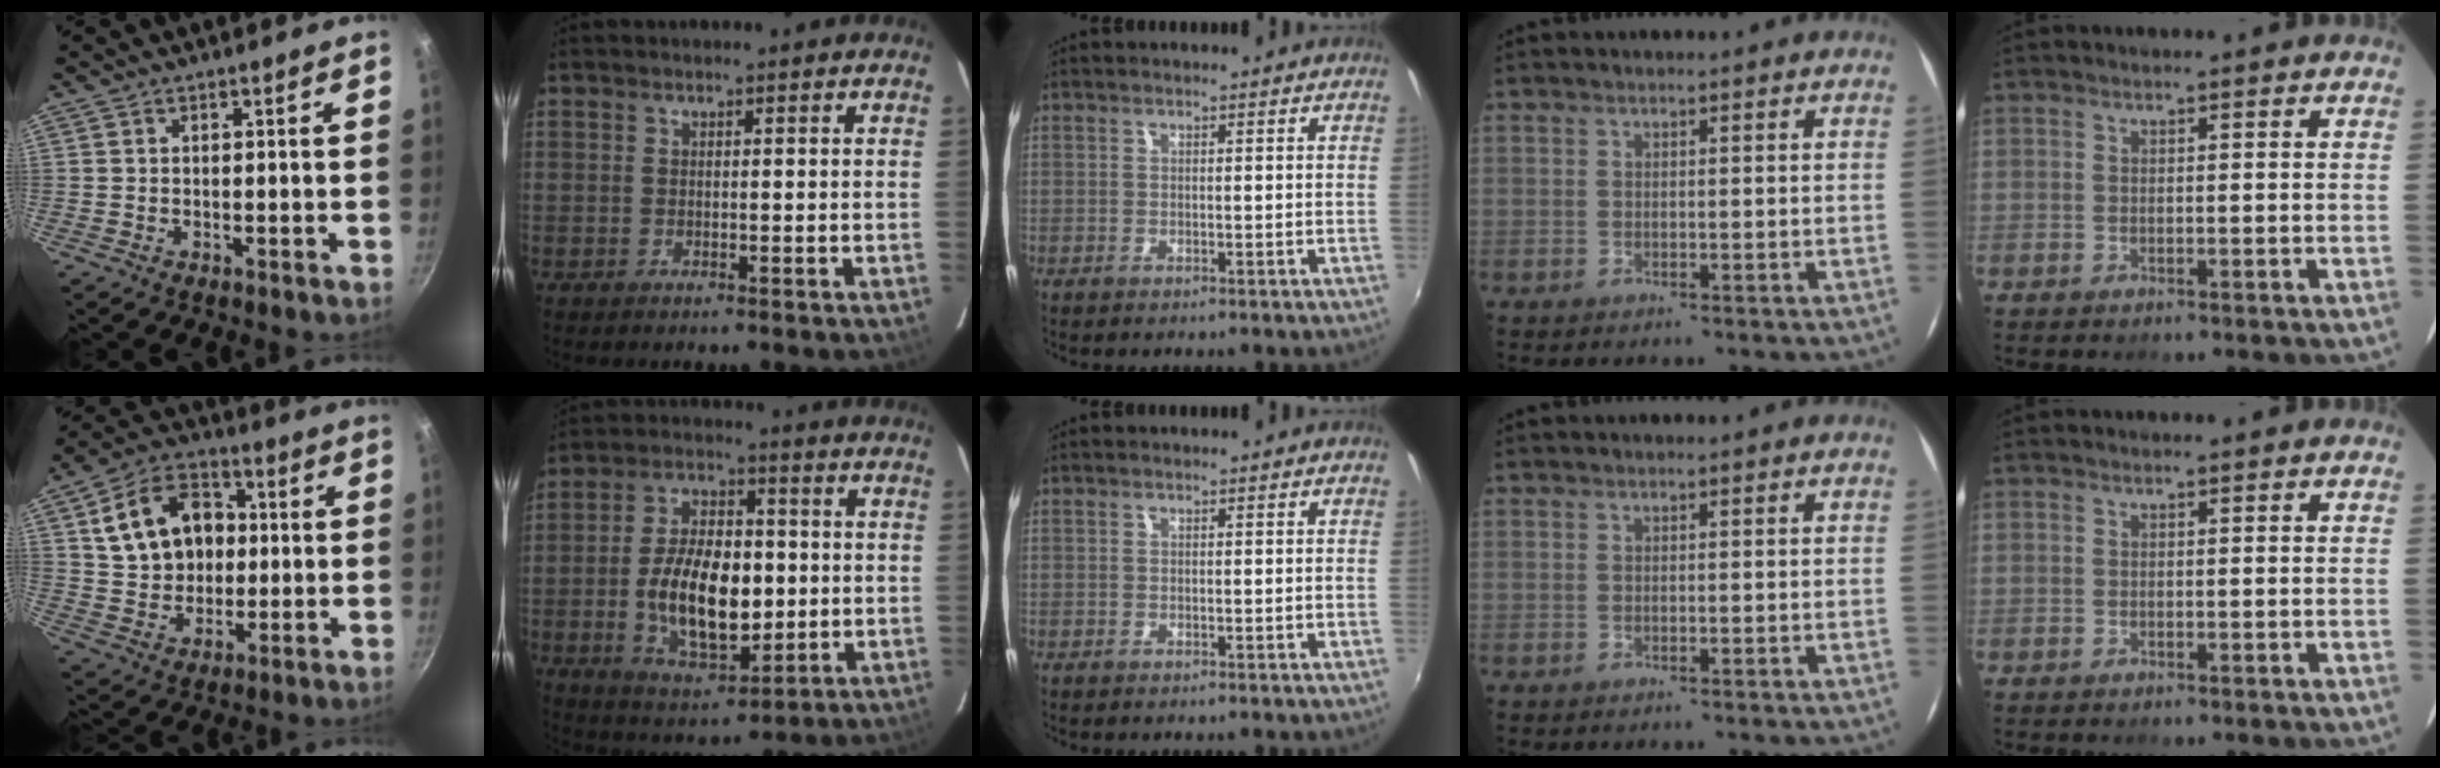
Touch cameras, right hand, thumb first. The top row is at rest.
{"thumb": {"total": 15.9, "force": [2.8, 12.2, 9.9], "torque": [-0.136, 0.021, 0.046]}, "index": {"total": 15.8, "force": [-1.6, 8.2, 13.5], "torque": [-0.255, 0.002, -0.014]}}